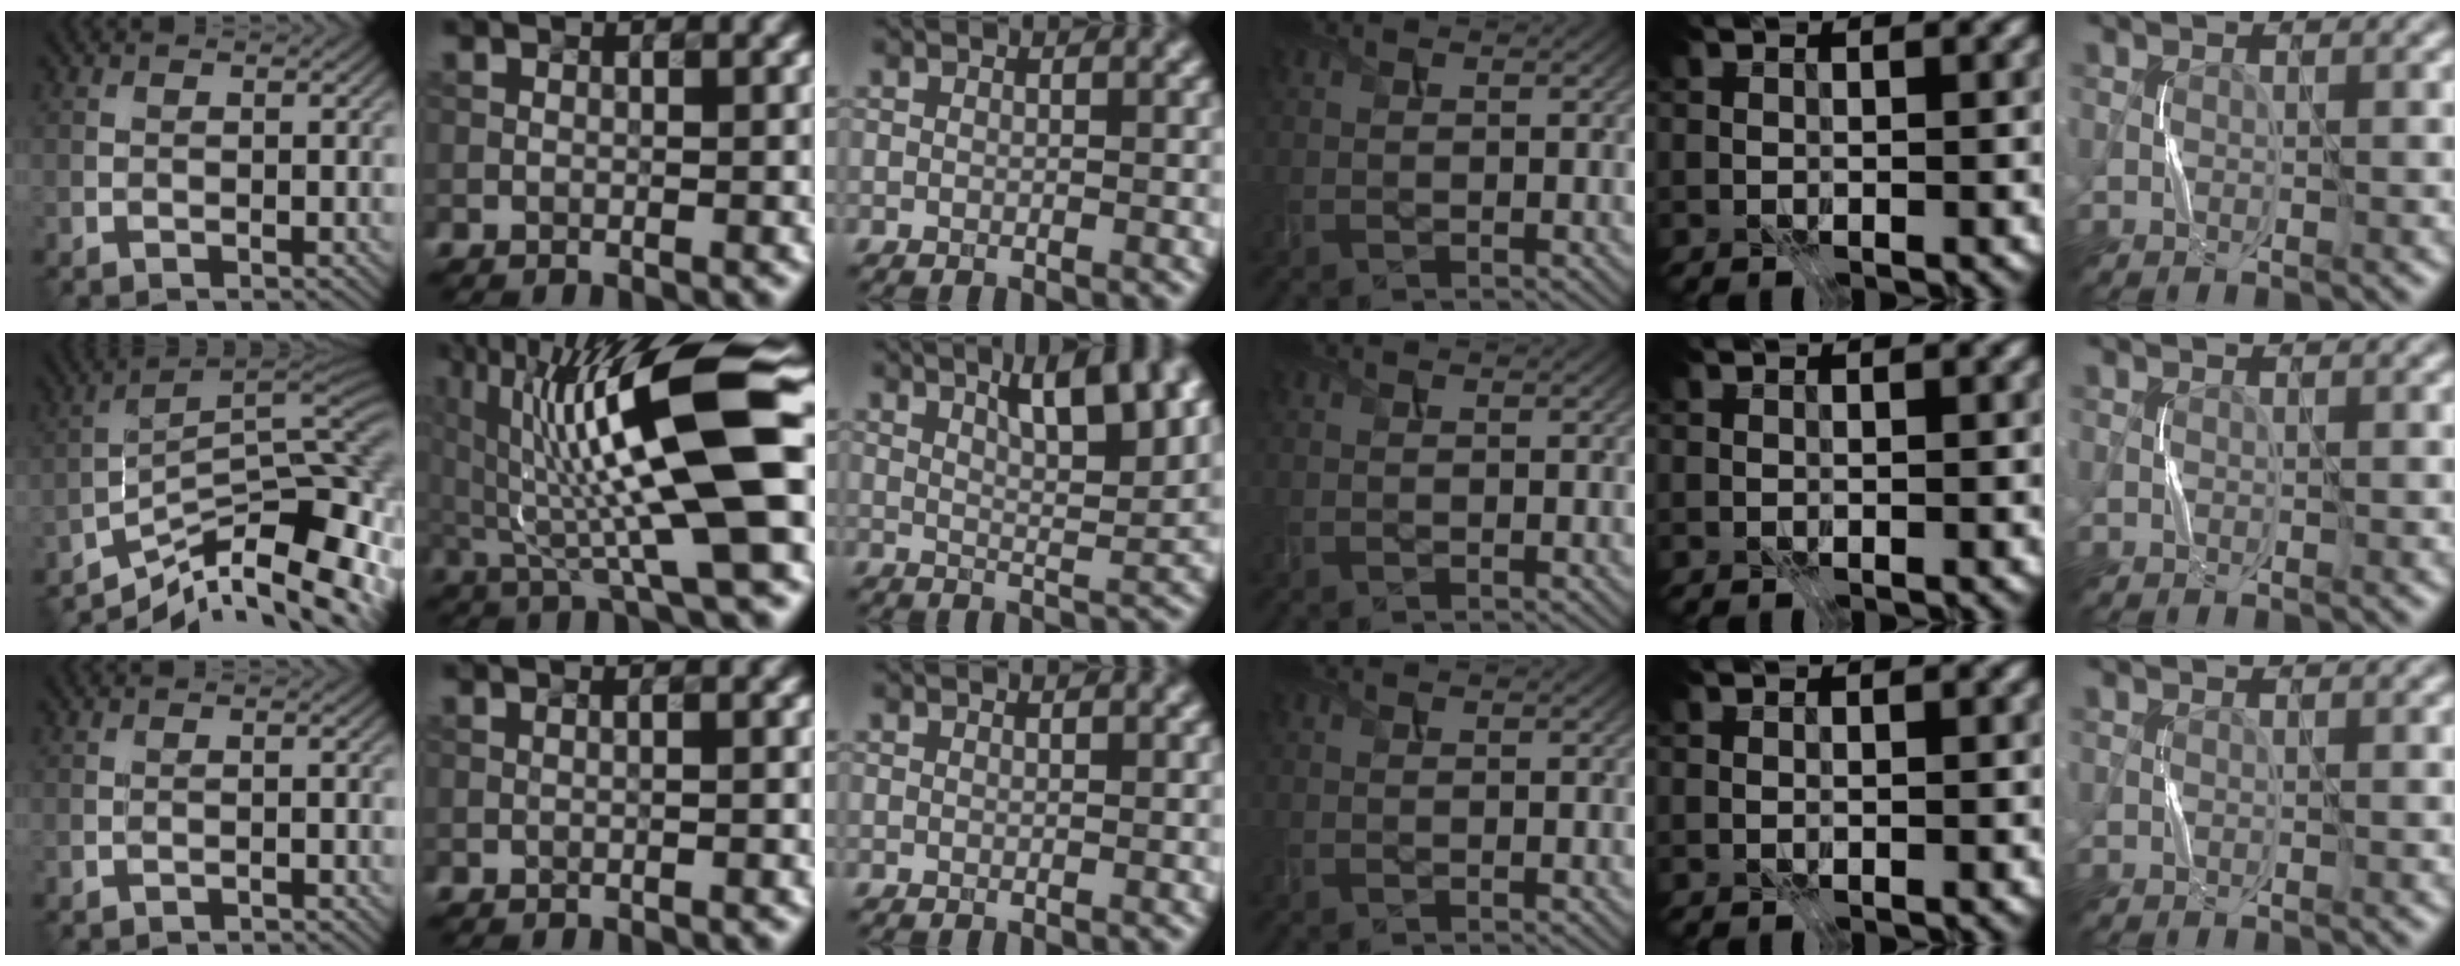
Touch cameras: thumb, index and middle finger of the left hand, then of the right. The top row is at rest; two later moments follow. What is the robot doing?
{"motion": "press", "object": "syringe"}